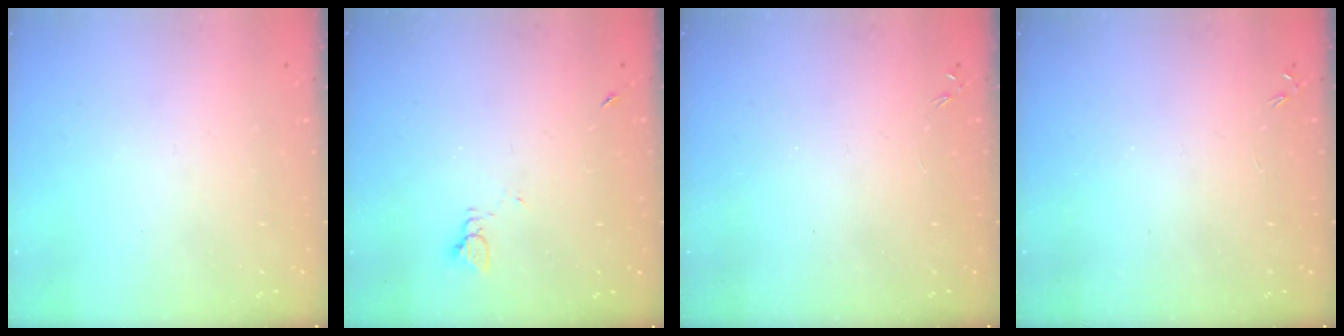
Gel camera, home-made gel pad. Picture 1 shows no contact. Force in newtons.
{"total": 2.3, "press": 2.3, "slide": 0.3}
{"total": 0.0}
{"total": 0.0}